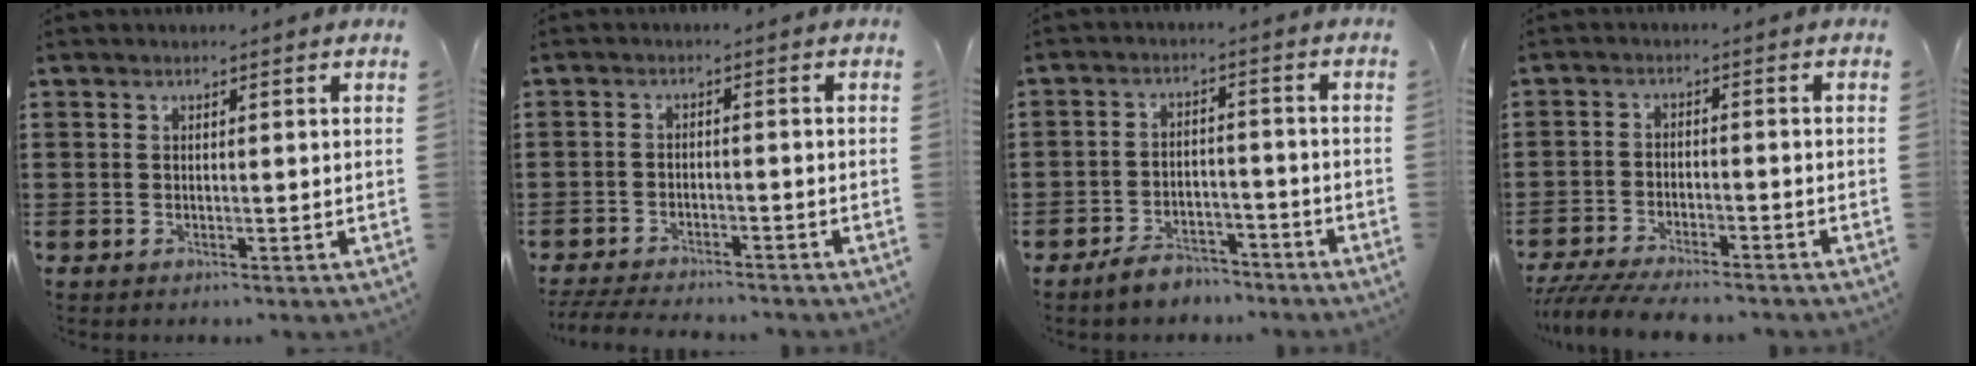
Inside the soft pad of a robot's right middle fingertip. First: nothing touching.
{"total": 3.5, "force": [-3.4, 0.3, 0.7], "torque": [-0.021, -0.005, -0.072]}
{"total": 4.1, "force": [-3.9, 1.0, 0.5], "torque": [-0.011, 0.009, -0.078]}
{"total": 5.0, "force": [-4.8, 0.4, 1.5], "torque": [-0.038, -0.010, -0.096]}